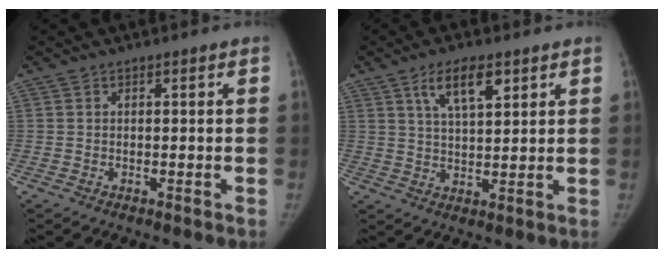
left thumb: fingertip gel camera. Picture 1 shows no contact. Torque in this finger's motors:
{"motor_torque": [0.12, -0.28, 0.90, -0.59, 0.05]}